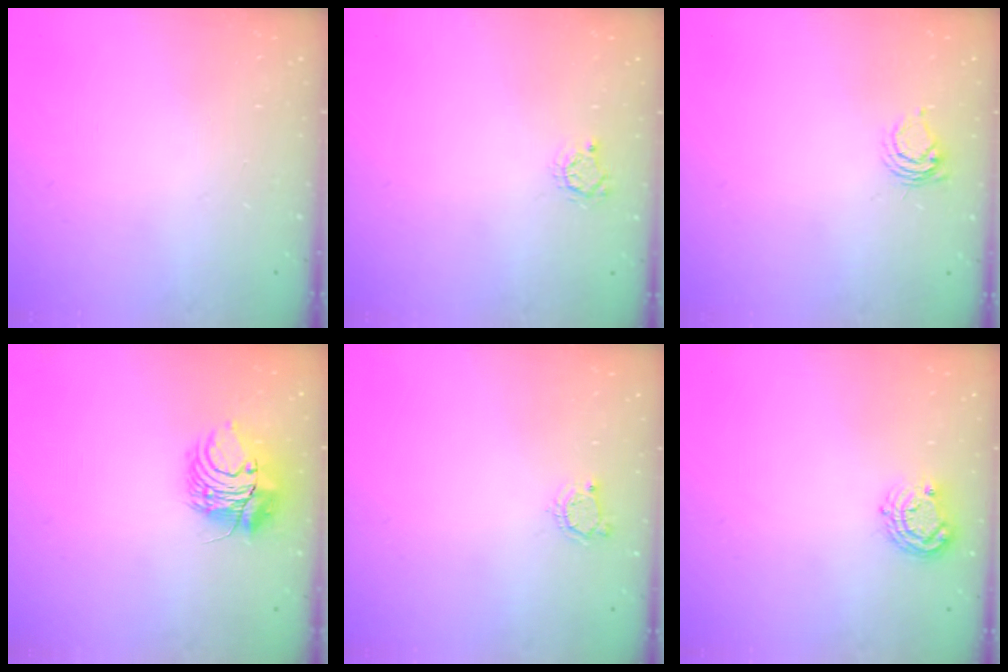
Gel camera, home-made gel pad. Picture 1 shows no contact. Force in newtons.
{"total": 2.9, "press": 2.9, "slide": 0.4}
{"total": 6.6, "press": 6.6, "slide": 0.7}
{"total": 9.2, "press": 9.2, "slide": 0.7}
{"total": 3.9, "press": 3.8, "slide": 0.5}
{"total": 7.5, "press": 7.5, "slide": 0.5}